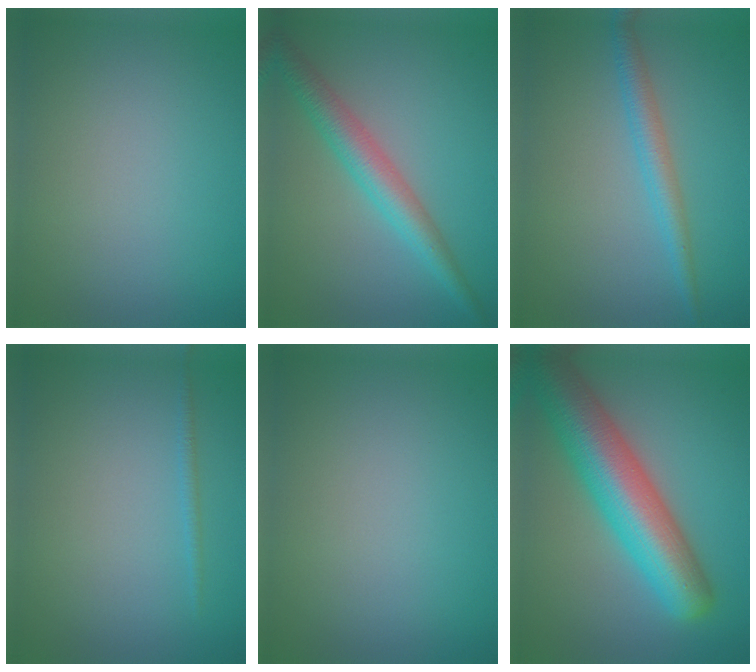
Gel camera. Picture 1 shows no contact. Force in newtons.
{"total": 4.3, "press": 4.3, "slide": 0.0}
{"total": 2.6, "press": 2.6, "slide": 0.1}
{"total": 0.8, "press": 0.8, "slide": 0.1}
{"total": 0.0}
{"total": 10.3, "press": 10.3, "slide": 0.4}